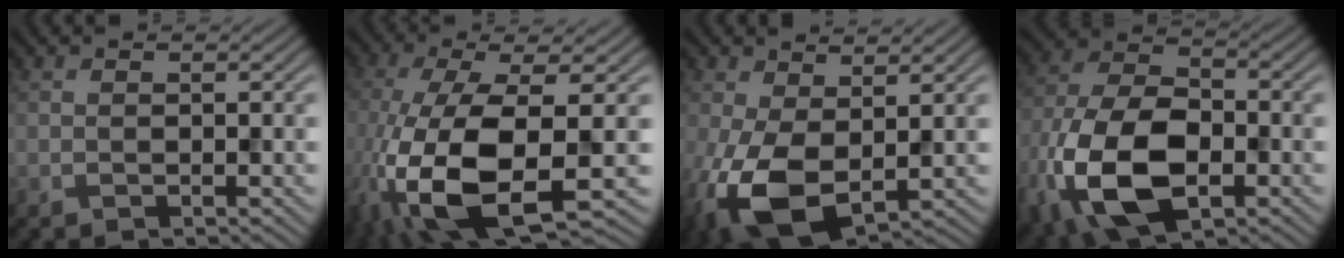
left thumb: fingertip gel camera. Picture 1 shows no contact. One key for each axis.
{"total": 15.2, "fx": -4.9, "fy": 5.7, "fz": 13.1, "tx": -0.312, "ty": -0.044, "tz": -0.080}
{"total": 9.8, "fx": -1.2, "fy": 5.8, "fz": 7.9, "tx": -0.203, "ty": -0.013, "tz": -0.027}
{"total": 16.3, "fx": -5.9, "fy": 9.2, "fz": 12.0, "tx": -0.282, "ty": -0.029, "tz": -0.123}